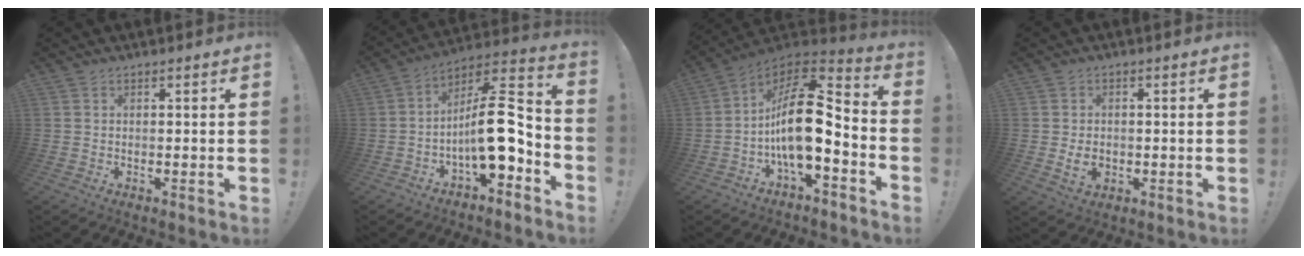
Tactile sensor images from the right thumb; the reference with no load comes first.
{"total": 16.6, "force": [-3.2, 6.2, 15.1], "torque": [-0.258, 0.016, -0.050]}
{"total": 17.8, "force": [-2.2, 8.3, 15.6], "torque": [-0.274, 0.010, -0.034]}
{"total": 4.6, "force": [-0.5, 3.4, 3.0], "torque": [-0.036, -0.001, -0.007]}